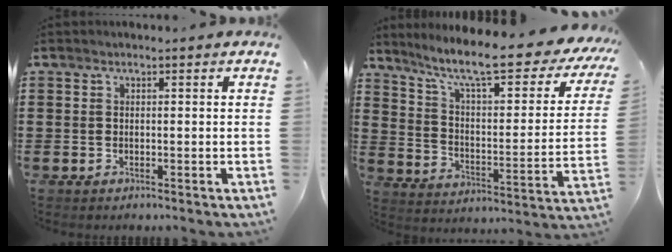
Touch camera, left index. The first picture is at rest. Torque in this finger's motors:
{"motor_torque": [2.14, 0.00, 1.05, 0.21]}